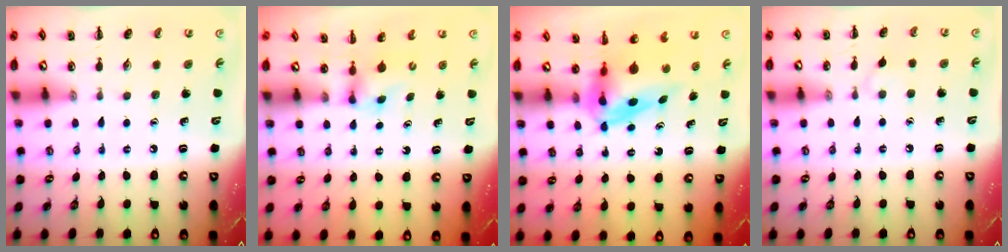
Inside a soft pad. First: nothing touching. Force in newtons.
{"total": 2.2, "press": 1.9, "slide": 1.0}
{"total": 4.0, "press": 4.0, "slide": 0.7}
{"total": 3.8, "press": 3.5, "slide": 1.5}